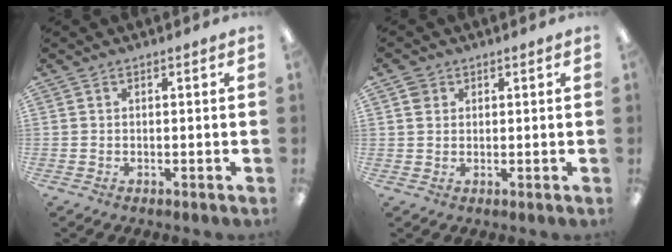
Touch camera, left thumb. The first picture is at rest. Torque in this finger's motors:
{"motor_torque": [0.08, -0.34, -0.09, -0.06, -0.02]}